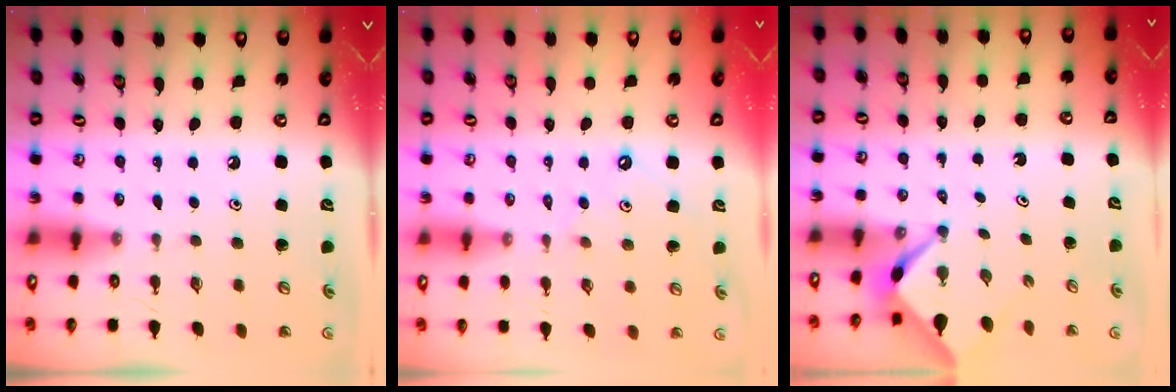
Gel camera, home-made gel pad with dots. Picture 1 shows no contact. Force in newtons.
{"total": 2.3, "press": 2.3, "slide": 0.4}
{"total": 2.6, "press": 2.6, "slide": 0.3}